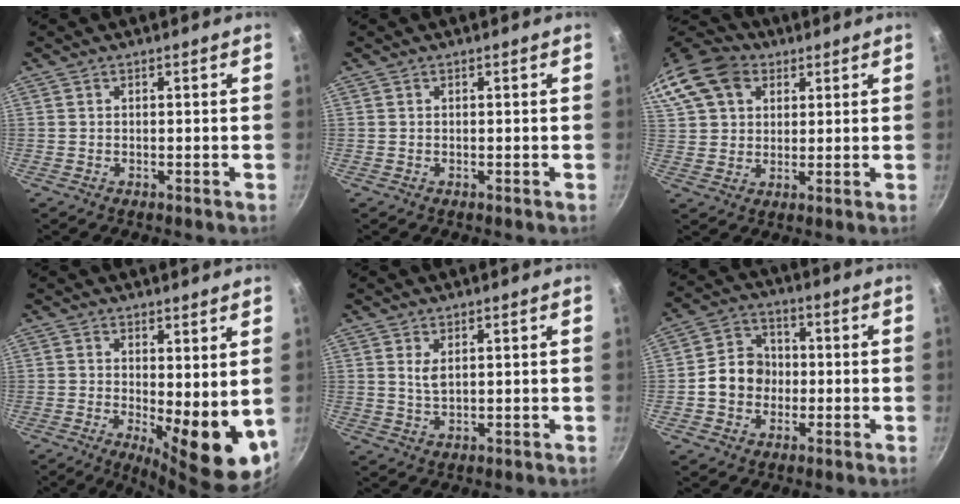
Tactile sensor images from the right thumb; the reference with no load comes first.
{"total": 0.0}
{"total": 18.0, "force": [7.7, 13.3, 9.3], "torque": [-0.202, 0.031, 0.136]}
{"total": 11.4, "force": [0.3, 4.0, 10.6], "torque": [-0.124, -0.023, 0.015]}
{"total": 2.7, "force": [1.1, 1.2, 2.1], "torque": [-0.038, -0.010, 0.022]}
{"total": 8.8, "force": [-1.0, 7.6, 4.3], "torque": [-0.040, 0.022, -0.031]}